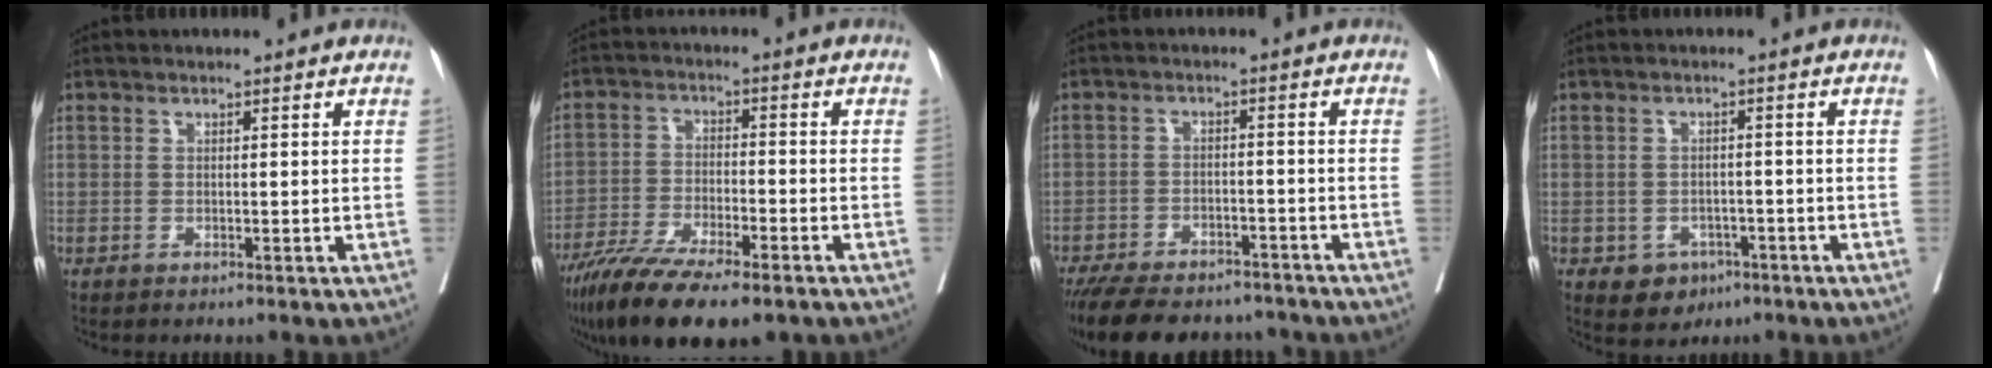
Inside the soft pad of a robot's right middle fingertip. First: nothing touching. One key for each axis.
{"total": 14.5, "fx": -10.7, "fy": 2.9, "fz": 9.4, "tx": -0.167, "ty": -0.033, "tz": -0.181}
{"total": 16.7, "fx": -14.3, "fy": 5.6, "fz": 6.4, "tx": -0.153, "ty": -0.010, "tz": -0.203}
{"total": 4.2, "fx": -2.2, "fy": 3.3, "fz": 1.3, "tx": -0.012, "ty": 0.006, "tz": -0.024}